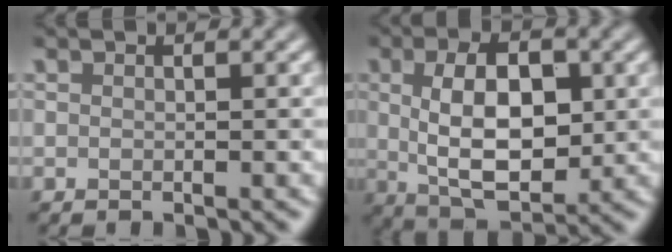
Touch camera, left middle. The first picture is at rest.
{"total": 7.8, "force": [0.7, 4.1, 6.6], "torque": [-0.115, 0.001, 0.011]}